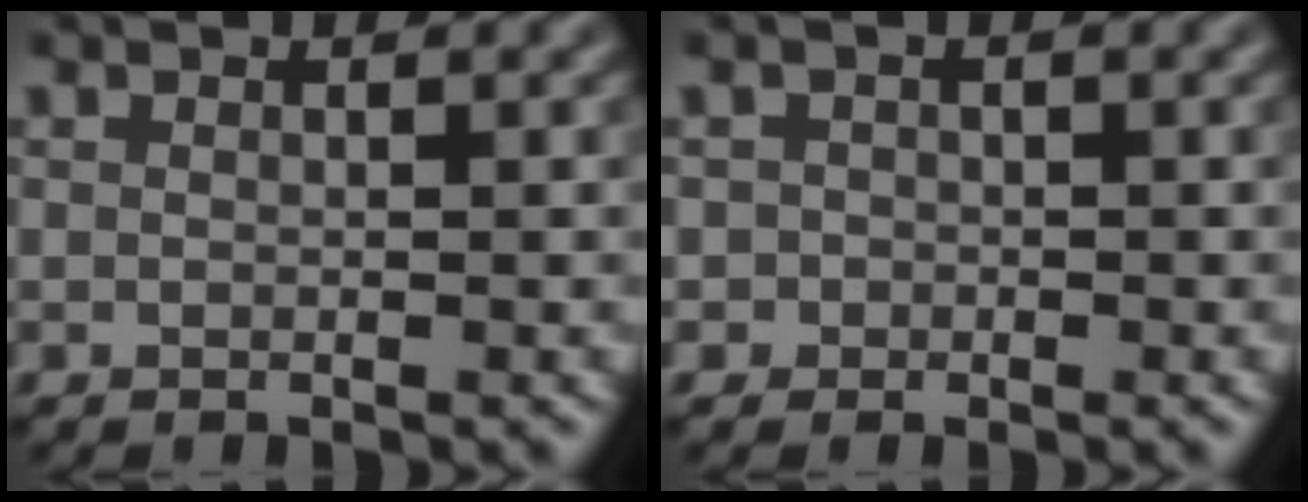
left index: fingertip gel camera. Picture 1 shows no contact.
{"total": 1.2, "force": [-0.4, 1.1, -0.2], "torque": [0.017, 0.003, -0.005]}